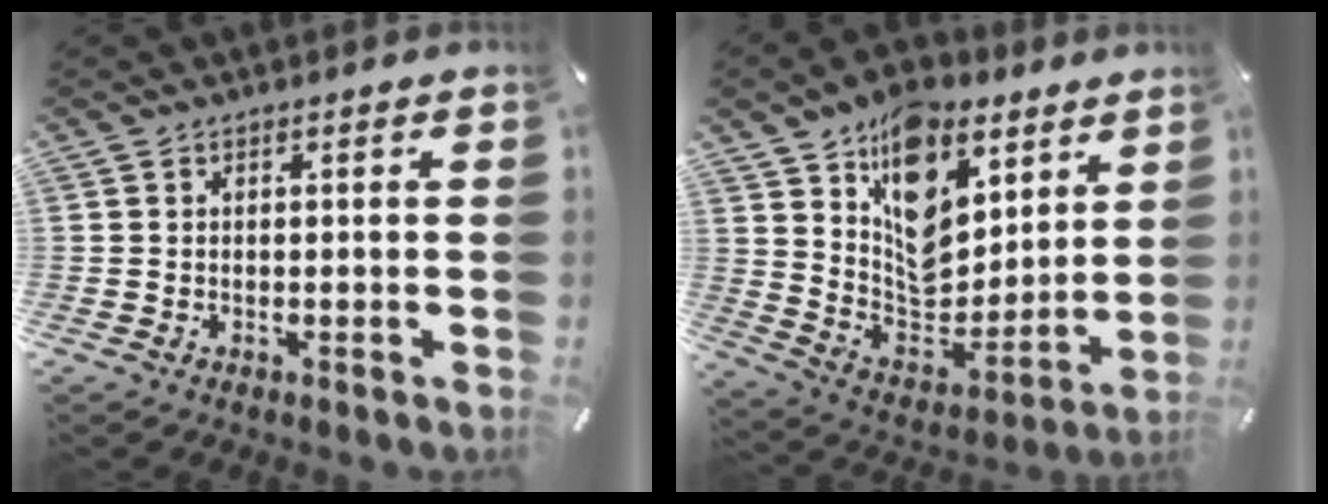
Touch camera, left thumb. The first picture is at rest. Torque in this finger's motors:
{"motor_torque": [1.67, 0.06, 1.81, -0.96, 0.24]}